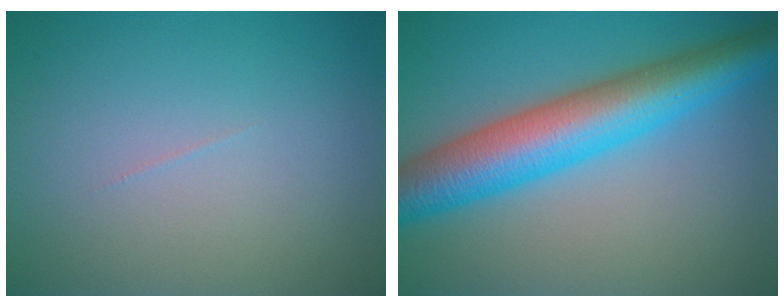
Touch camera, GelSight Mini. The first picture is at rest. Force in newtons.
{"total": 9.2, "press": 9.2, "slide": 0.2}